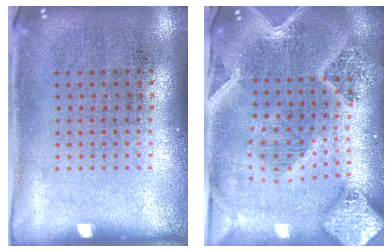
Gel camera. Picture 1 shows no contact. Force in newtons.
{"total": 3.4, "press": 2.8, "slide": 1.9}